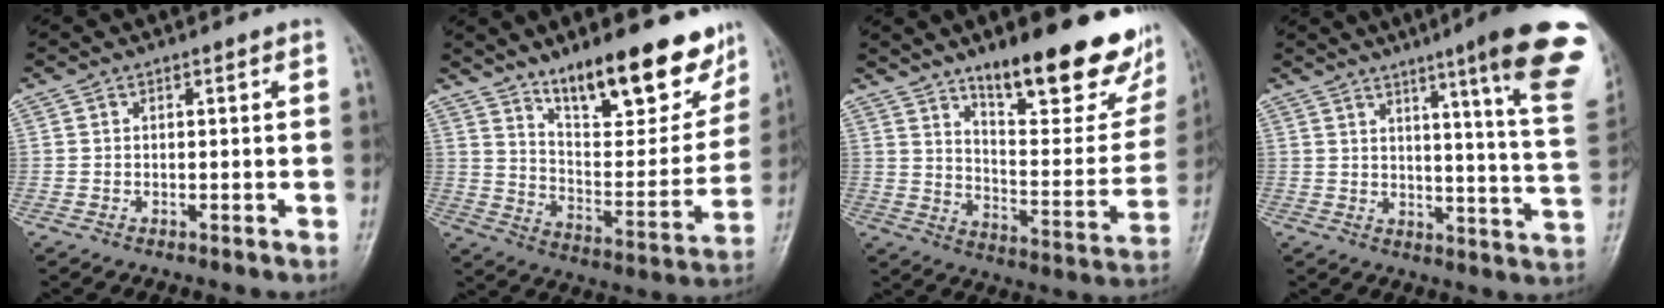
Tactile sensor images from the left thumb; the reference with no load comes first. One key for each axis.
{"total": 20.7, "fx": 14.6, "fy": 7.1, "fz": 12.8, "tx": -0.137, "ty": -0.086, "tz": 0.232}
{"total": 25.5, "fx": 16.5, "fy": 8.1, "fz": 17.7, "tx": -0.196, "ty": -0.083, "tz": 0.244}
{"total": 20.5, "fx": 11.5, "fy": 1.3, "fz": 17.0, "tx": -0.202, "ty": -0.058, "tz": 0.138}